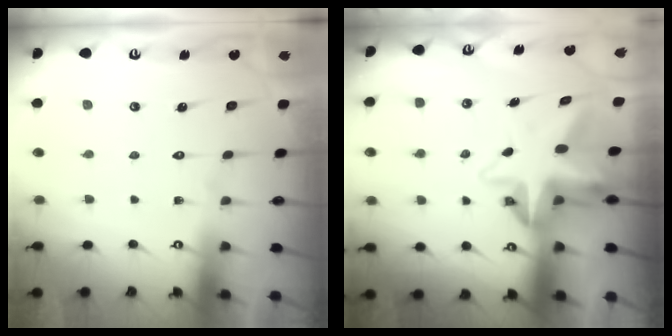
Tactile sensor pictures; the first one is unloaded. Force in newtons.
{"total": 8.1, "press": 7.9, "slide": 1.8}